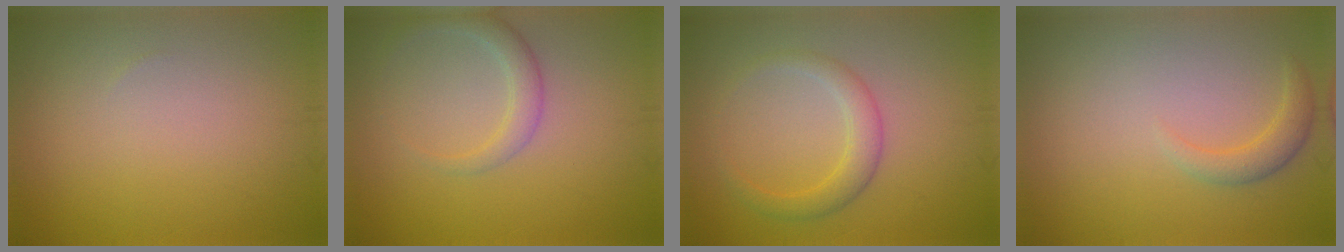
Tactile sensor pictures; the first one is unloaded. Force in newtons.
{"total": 2.4, "press": 2.4, "slide": 0.2}
{"total": 2.6, "press": 2.6, "slide": 0.1}
{"total": 1.9, "press": 1.9, "slide": 0.2}